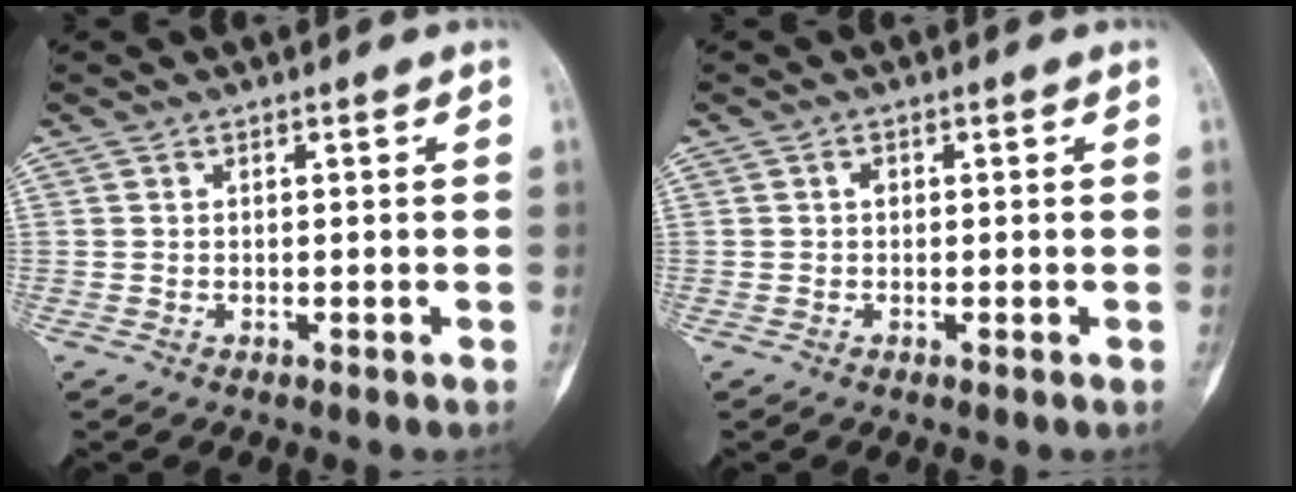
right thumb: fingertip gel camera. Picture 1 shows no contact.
{"total": 0.9, "force": [0.2, 0.7, 0.6], "torque": [-0.004, 0.003, -0.001]}